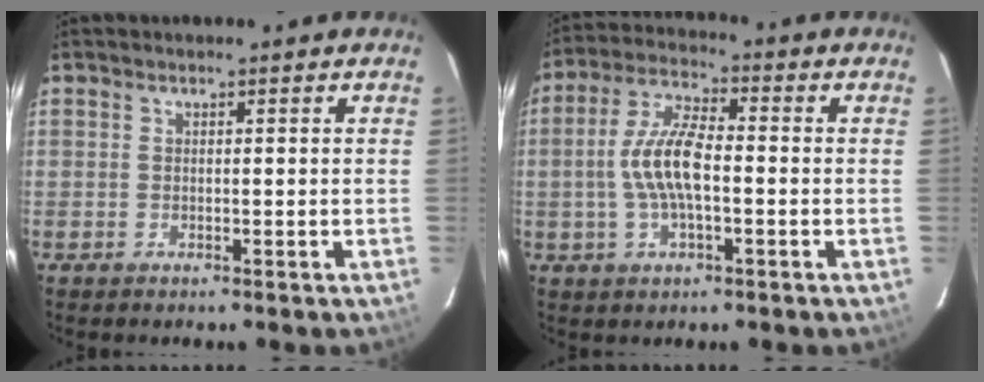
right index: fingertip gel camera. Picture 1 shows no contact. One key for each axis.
{"total": 9.1, "fx": -1.4, "fy": 3.0, "fz": 8.5, "tx": -0.175, "ty": 0.009, "tz": -0.029}